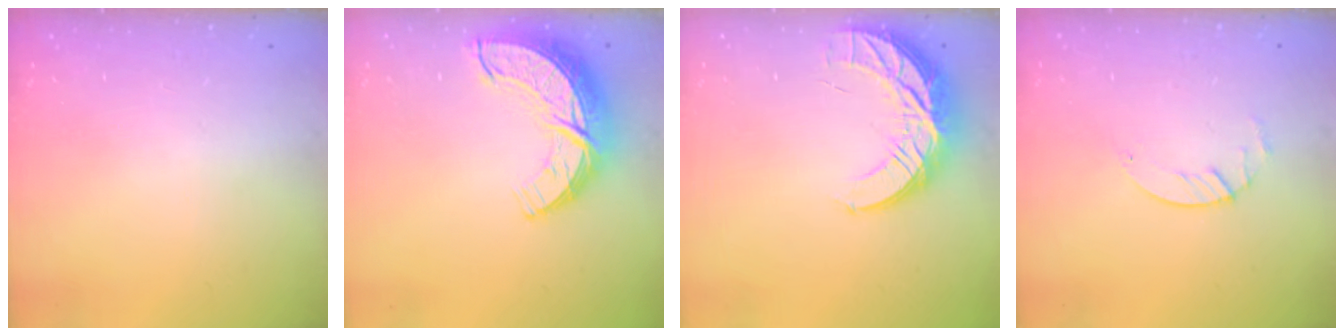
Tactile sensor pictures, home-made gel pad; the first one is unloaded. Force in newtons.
{"total": 12.6, "press": 12.6, "slide": 0.9}
{"total": 11.6, "press": 11.6, "slide": 0.9}
{"total": 1.8, "press": 1.8, "slide": 0.2}